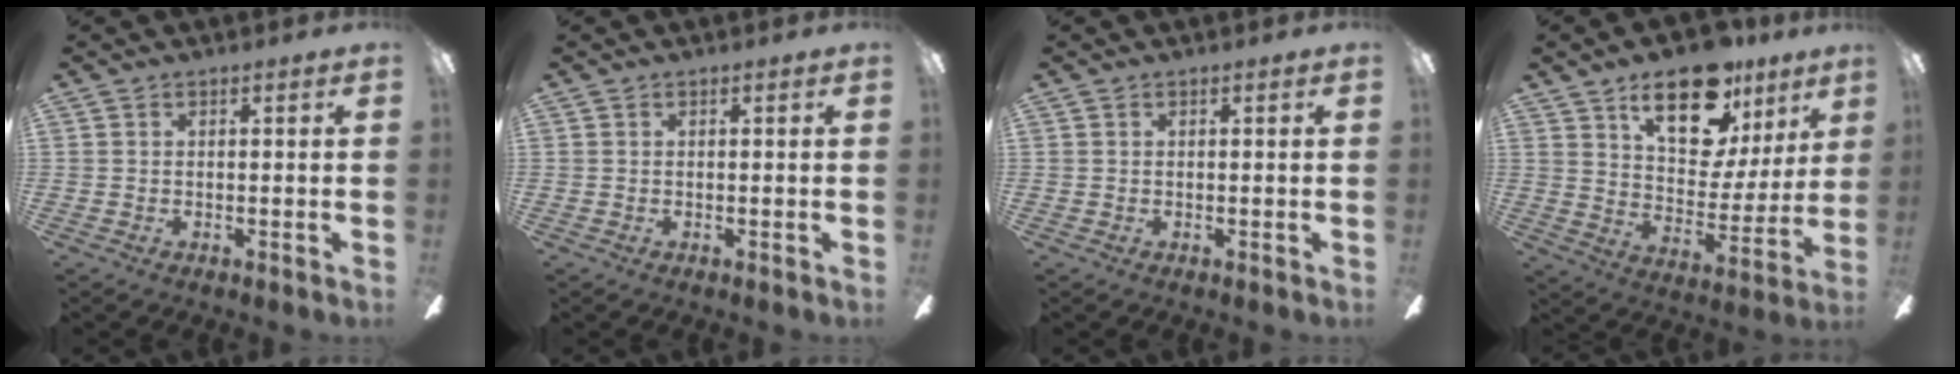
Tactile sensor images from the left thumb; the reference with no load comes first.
{"total": 0.0}
{"total": 0.0}
{"total": 19.8, "force": [12.8, 10.0, 11.4], "torque": [-0.166, -0.068, 0.220]}